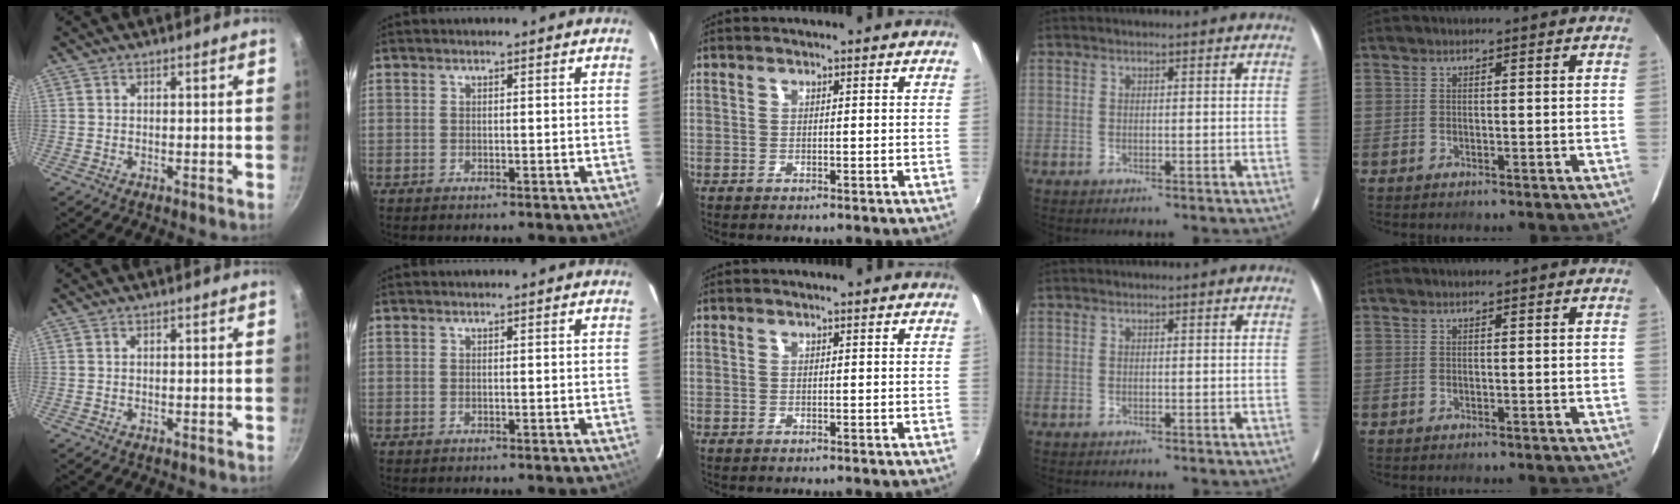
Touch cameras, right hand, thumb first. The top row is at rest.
{}